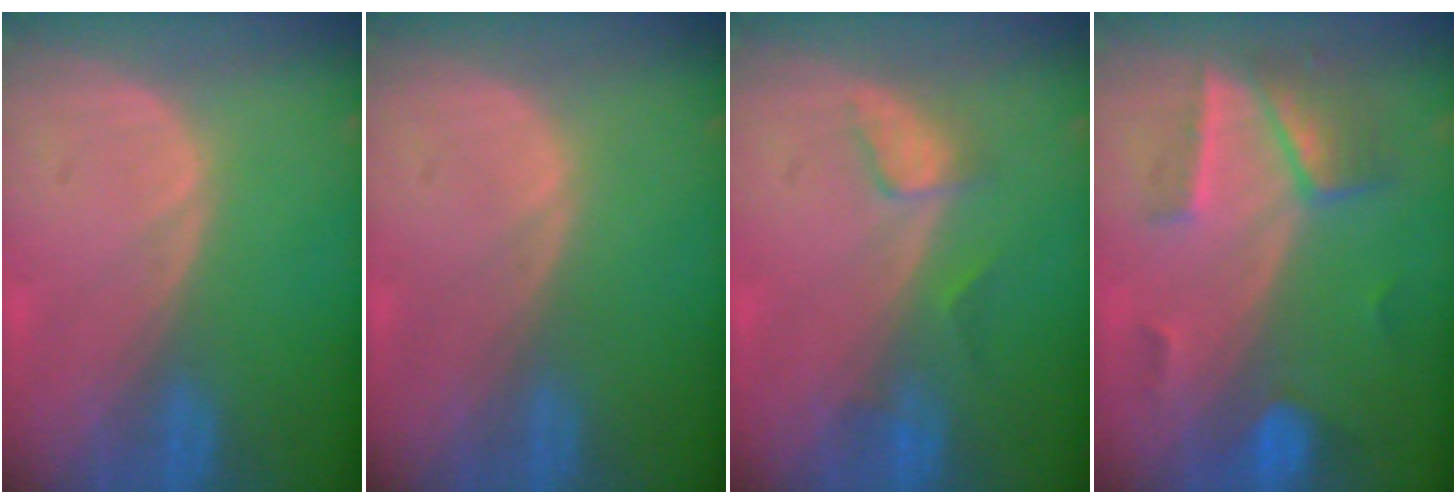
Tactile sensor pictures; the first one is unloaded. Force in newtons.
{"total": 0.0}
{"total": 2.8, "press": 2.7, "slide": 0.4}
{"total": 7.2, "press": 6.3, "slide": 3.4}